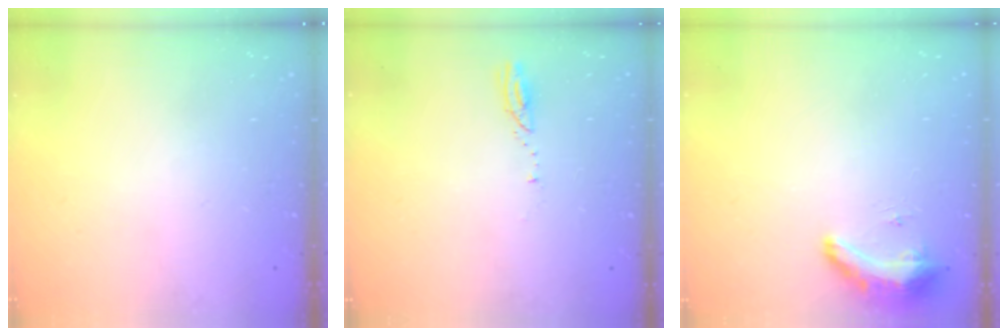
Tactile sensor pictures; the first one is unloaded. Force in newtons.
{"total": 3.2, "press": 3.2, "slide": 0.3}
{"total": 9.2, "press": 8.9, "slide": 2.4}